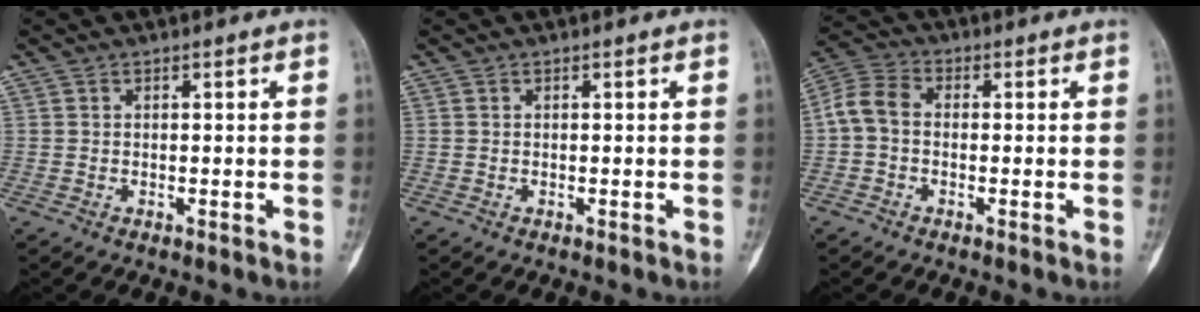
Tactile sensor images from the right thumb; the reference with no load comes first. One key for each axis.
{"total": 0.0}
{"total": 6.0, "fx": -0.4, "fy": 4.3, "fz": 4.2, "tx": -0.082, "ty": 0.019, "tz": -0.022}